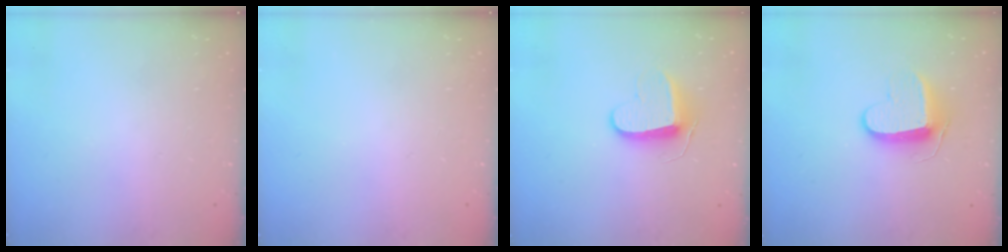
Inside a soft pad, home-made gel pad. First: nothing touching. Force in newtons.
{"total": 0.0}
{"total": 9.9, "press": 9.9, "slide": 0.3}
{"total": 9.5, "press": 9.5, "slide": 0.1}